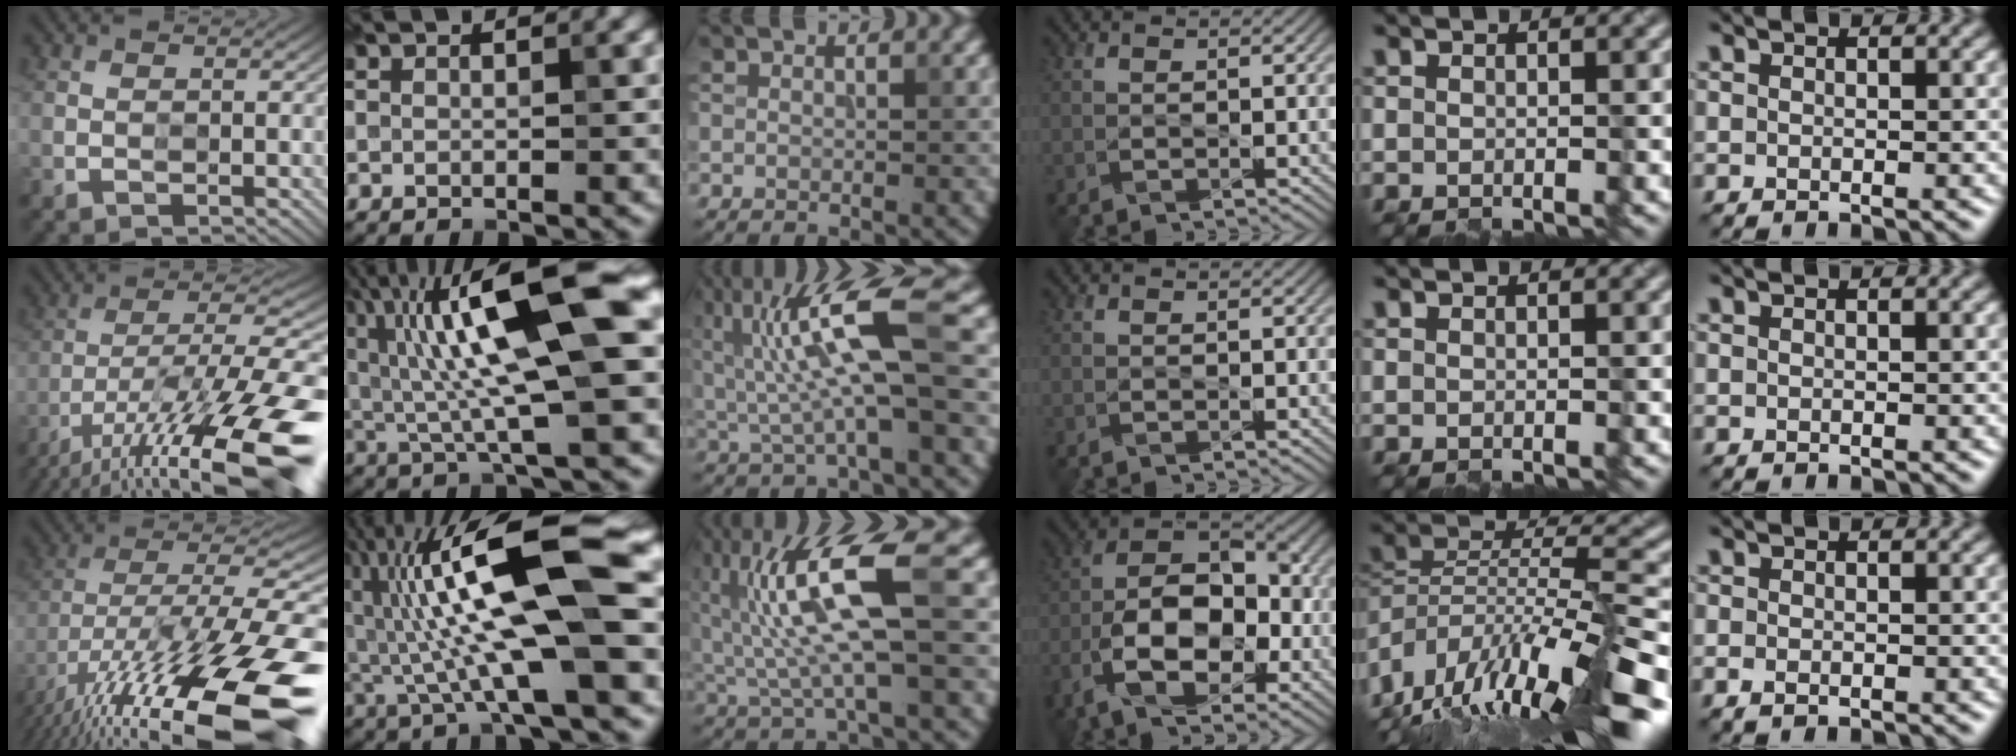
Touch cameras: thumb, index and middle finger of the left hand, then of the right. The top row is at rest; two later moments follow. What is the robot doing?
{"motion": "wipe", "object": "glass cup"}